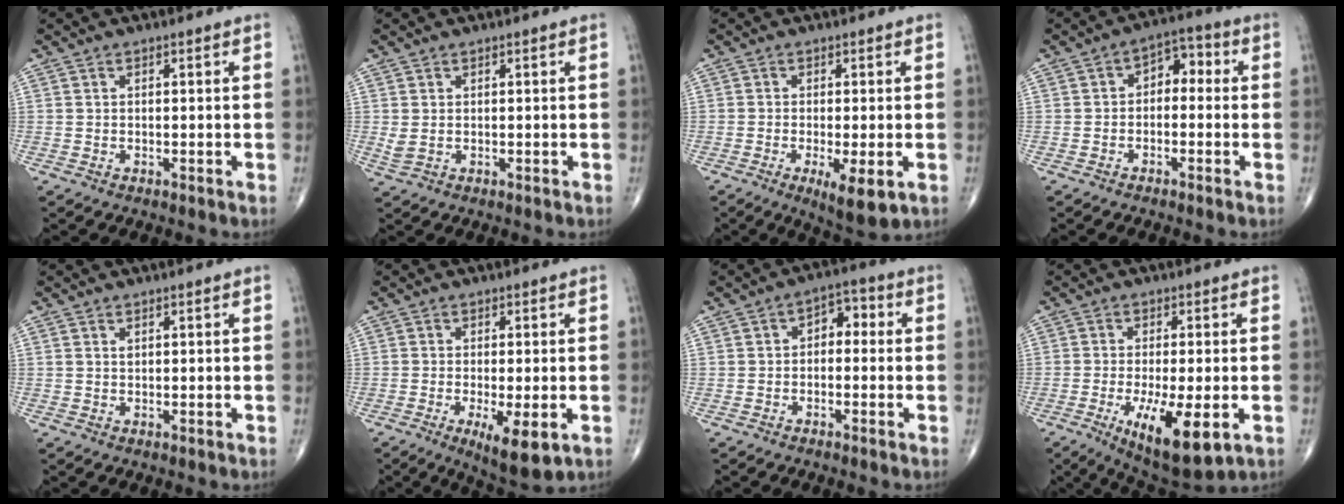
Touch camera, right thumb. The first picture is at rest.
{"total": 1.8, "force": [0.2, 1.0, 1.5], "torque": [-0.039, 0.006, 0.014]}
{"total": 7.0, "force": [-2.4, 1.9, 6.3], "torque": [-0.102, -0.018, -0.035]}
{"total": 5.5, "force": [-0.2, 3.6, 4.1], "torque": [-0.034, 0.029, -0.018]}
{"total": 0.6, "force": [0.3, 0.3, 0.4], "torque": [-0.006, 0.002, 0.007]}
{"total": 8.0, "force": [-2.7, 2.3, 7.2], "torque": [-0.114, -0.020, -0.038]}
{"total": 4.8, "force": [0.0, 3.1, 3.6], "torque": [-0.029, 0.023, -0.014]}
{"total": 12.6, "force": [-4.2, 3.9, 11.2], "torque": [-0.189, -0.020, -0.057]}